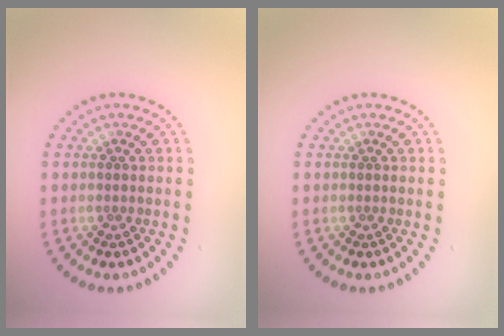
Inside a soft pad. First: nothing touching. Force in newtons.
{"total": 0.0}